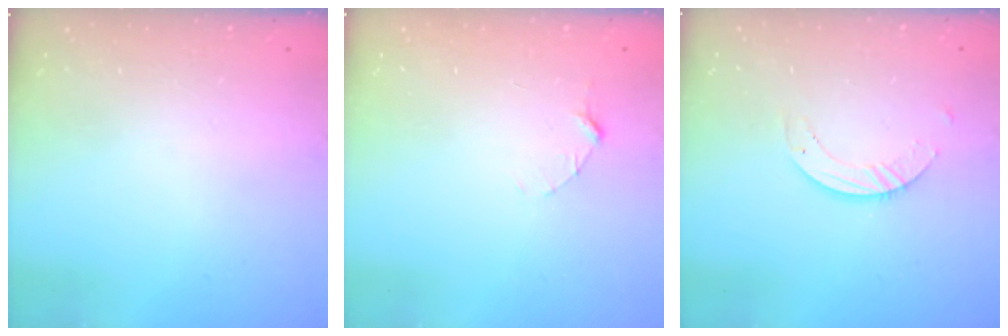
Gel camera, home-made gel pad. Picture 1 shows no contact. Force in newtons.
{"total": 2.9, "press": 2.9, "slide": 0.3}
{"total": 4.2, "press": 4.2, "slide": 0.3}